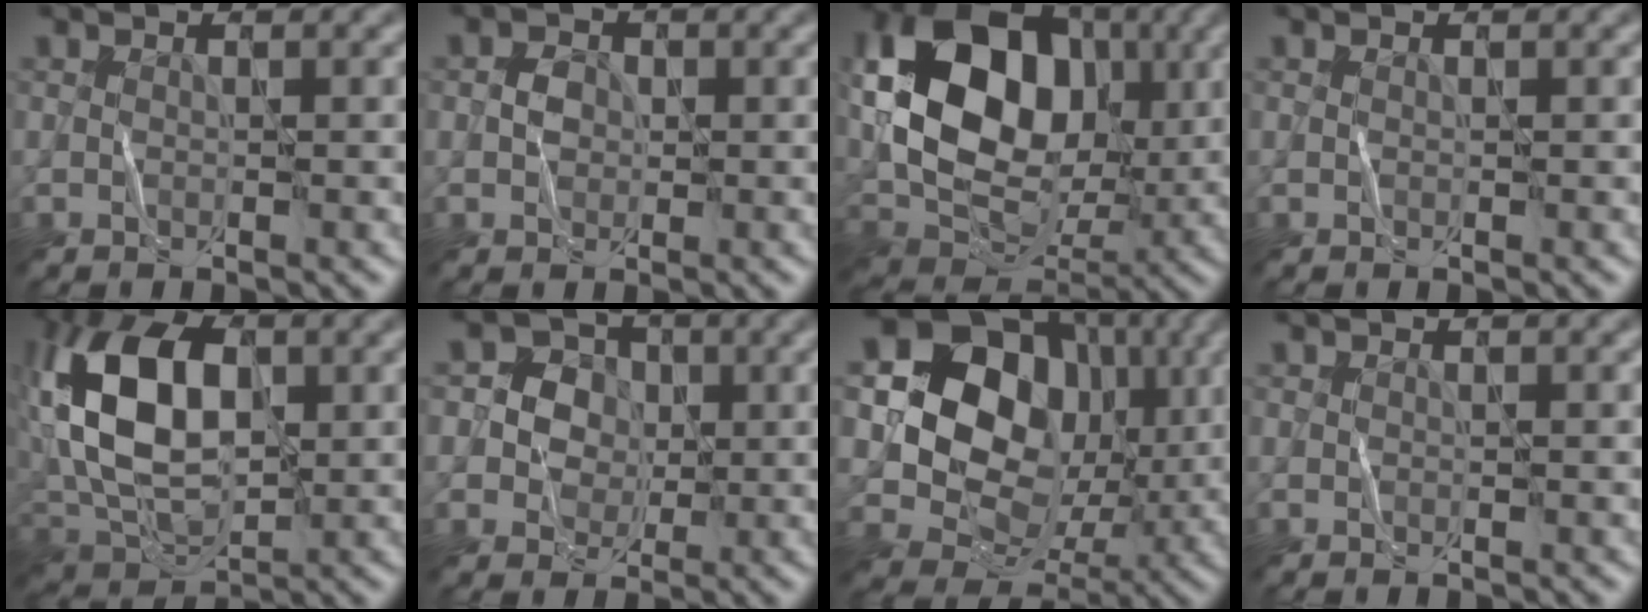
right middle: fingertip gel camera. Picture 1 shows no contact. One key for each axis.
{"total": 1.6, "fx": -0.1, "fy": 1.4, "fz": 0.6, "tx": -0.013, "ty": 0.005, "tz": -0.005}
{"total": 14.6, "fx": 2.1, "fy": 10.6, "fz": 9.7, "tx": -0.176, "ty": 0.010, "tz": 0.034}
{"total": 0.0}
{"total": 11.2, "fx": 1.2, "fy": 7.1, "fz": 8.6, "tx": -0.168, "ty": 0.017, "tz": 0.012}
{"total": 3.6, "fx": 0.1, "fy": 3.3, "fz": 1.3, "tx": -0.020, "ty": 0.003, "tz": -0.011}
{"total": 12.3, "fx": 1.7, "fy": 10.2, "fz": 6.7, "tx": -0.109, "ty": -0.005, "tz": 0.019}
{"total": 0.0}